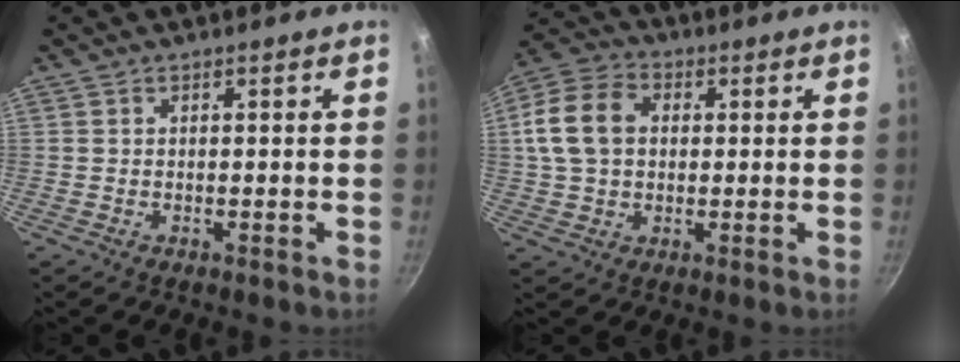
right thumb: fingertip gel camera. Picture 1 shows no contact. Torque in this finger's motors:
{"motor_torque": [-0.06, 1.09, 0.44, -0.25, 0.32]}